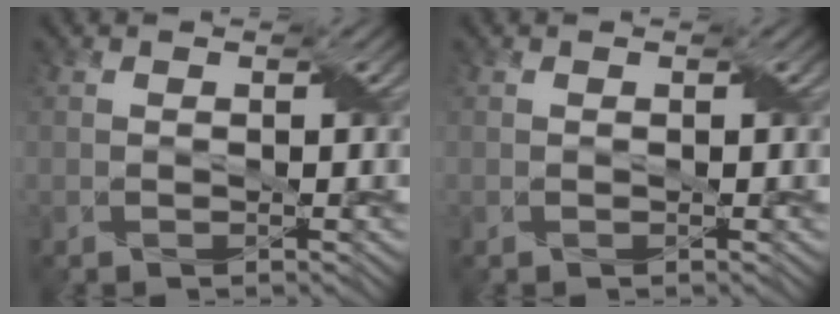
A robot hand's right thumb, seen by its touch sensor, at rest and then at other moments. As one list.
[{"total": 0.0}]